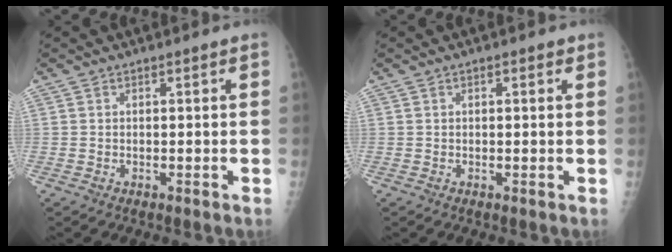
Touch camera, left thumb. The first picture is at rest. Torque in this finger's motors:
{"motor_torque": [-0.23, 0.02, -0.07, 0.13, -0.02]}